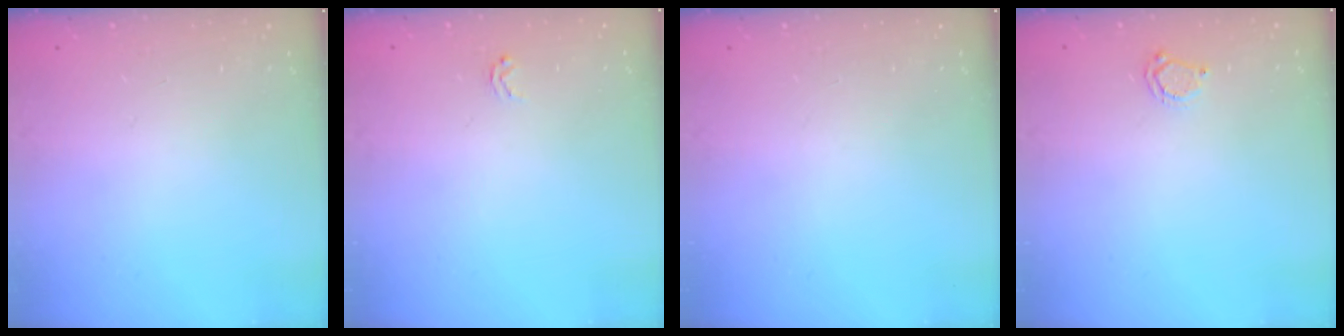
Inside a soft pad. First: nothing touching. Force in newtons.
{"total": 2.3, "press": 2.2, "slide": 0.2}
{"total": 0.0}
{"total": 4.2, "press": 4.2, "slide": 0.2}